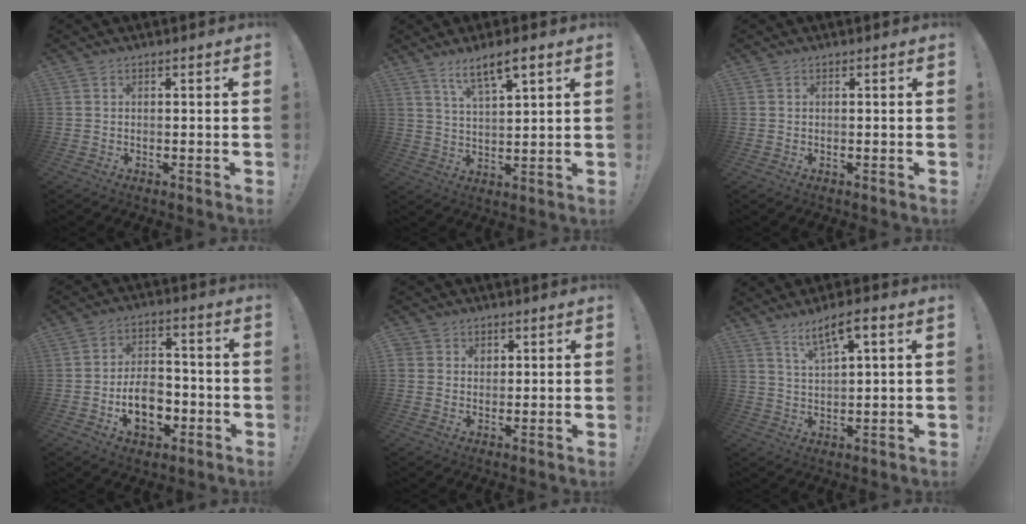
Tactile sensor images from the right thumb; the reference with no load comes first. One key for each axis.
{"total": 8.3, "fx": 5.7, "fy": 1.8, "fz": 5.7, "tx": -0.095, "ty": -0.027, "tz": 0.099}
{"total": 0.0}
{"total": 12.2, "fx": -4.2, "fy": 8.2, "fz": 8.1, "tx": -0.126, "ty": 0.024, "tz": -0.071}
{"total": 3.3, "fx": 1.3, "fy": 3.0, "fz": 0.6, "tx": -0.015, "ty": -0.001, "tz": 0.026}
{"total": 7.1, "fx": 4.2, "fy": 1.2, "fz": 5.6, "tx": -0.098, "ty": -0.017, "tz": 0.070}